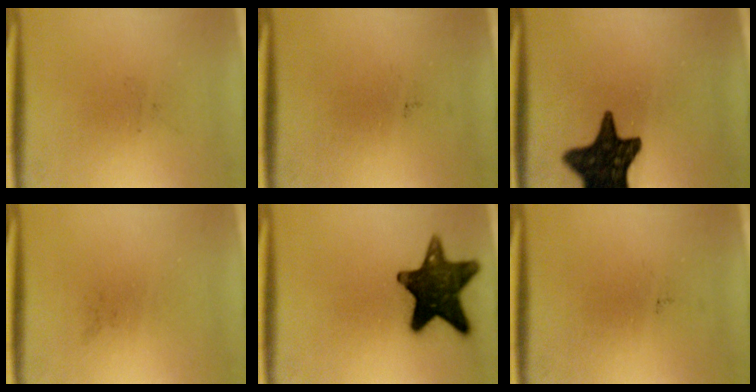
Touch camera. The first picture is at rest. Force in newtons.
{"total": 0.0}
{"total": 15.5}
{"total": 0.0}
{"total": 15.8}
{"total": 0.0}